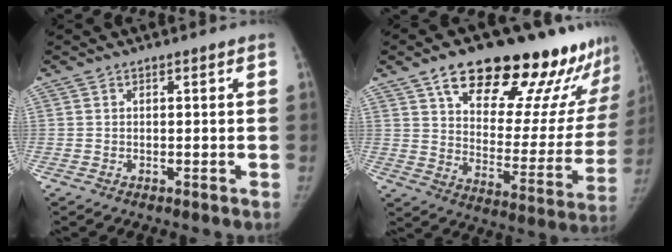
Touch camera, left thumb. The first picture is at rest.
{"total": 27.7, "force": [19.9, 10.7, 16.1], "torque": [-0.184, -0.083, 0.280]}